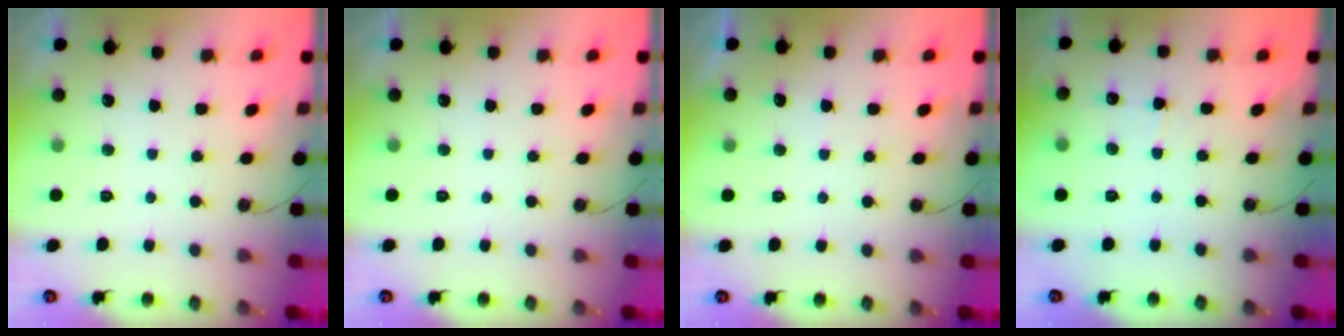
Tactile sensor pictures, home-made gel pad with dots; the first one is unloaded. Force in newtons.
{"total": 0.0}
{"total": 2.0, "press": 2.0, "slide": 0.4}
{"total": 4.8, "press": 4.8, "slide": 0.6}